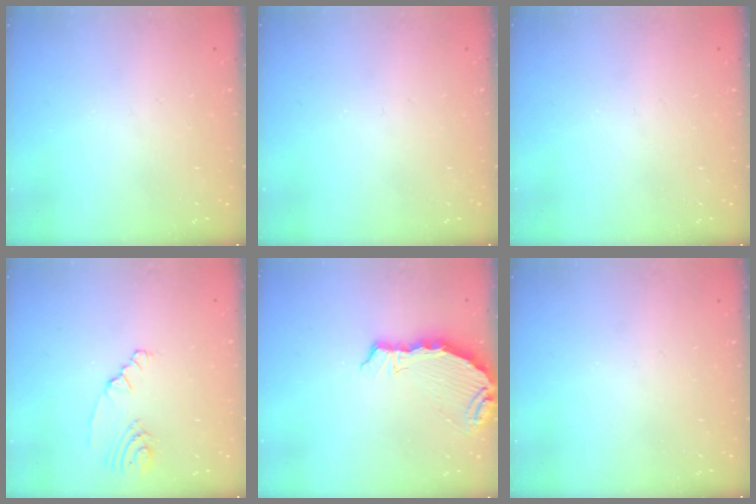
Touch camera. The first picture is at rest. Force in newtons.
{"total": 0.0}
{"total": 0.0}
{"total": 3.1, "press": 3.1, "slide": 0.4}
{"total": 8.2, "press": 6.8, "slide": 4.6}
{"total": 0.0}